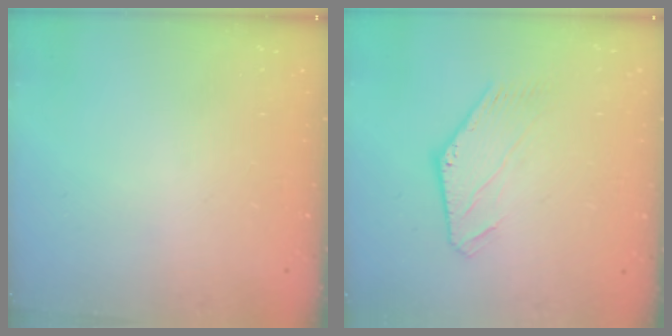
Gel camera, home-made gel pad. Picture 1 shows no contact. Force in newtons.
{"total": 0.6, "press": 0.6, "slide": 0.1}